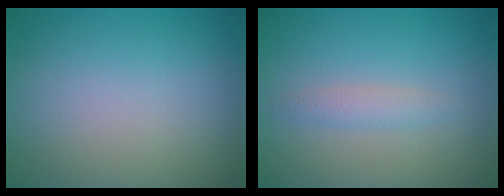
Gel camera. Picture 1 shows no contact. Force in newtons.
{"total": 1.3, "press": 1.3, "slide": 0.1}